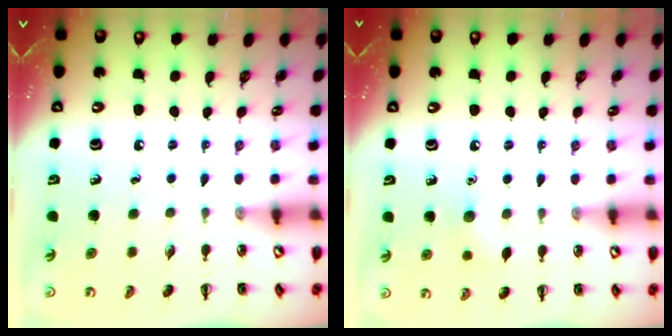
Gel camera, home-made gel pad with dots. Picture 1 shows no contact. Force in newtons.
{"total": 6.1, "press": 5.9, "slide": 1.5}